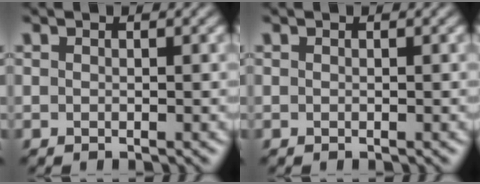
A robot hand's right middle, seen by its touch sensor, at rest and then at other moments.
{"total": 0.0}